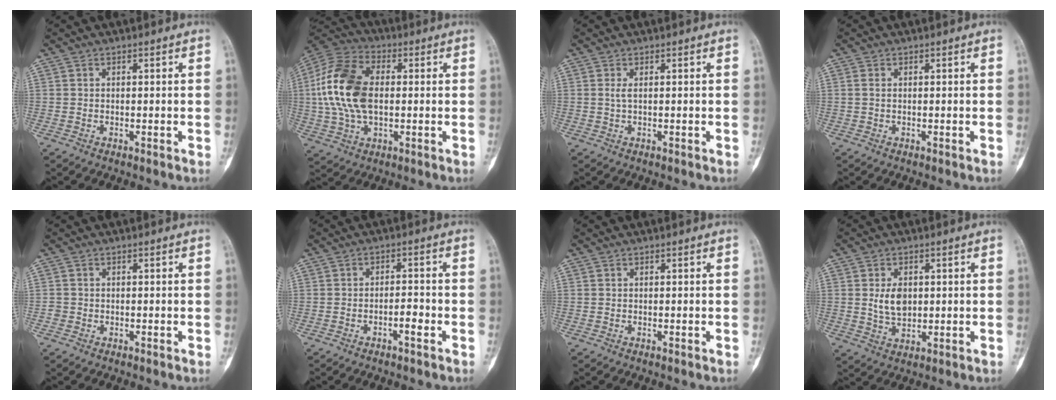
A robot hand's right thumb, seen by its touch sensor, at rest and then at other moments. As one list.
[{"total": 17.0, "force": [0.8, 10.2, 13.5], "torque": [-0.276, 0.019, 0.011]}, {"total": 1.1, "force": [0.2, 0.3, 1.1], "torque": [-0.031, 0.000, 0.006]}, {"total": 0.8, "force": [0.1, 0.5, 0.6], "torque": [-0.014, 0.001, 0.001]}, {"total": 0.9, "force": [-0.3, 0.9, 0.1], "torque": [0.003, 0.005, -0.009]}, {"total": 3.0, "force": [-1.5, 1.0, 2.4], "torque": [-0.035, 0.017, -0.025]}, {"total": 0.0}, {"total": 5.6, "force": [0.8, 3.7, 4.1], "torque": [-0.061, -0.009, 0.021]}]